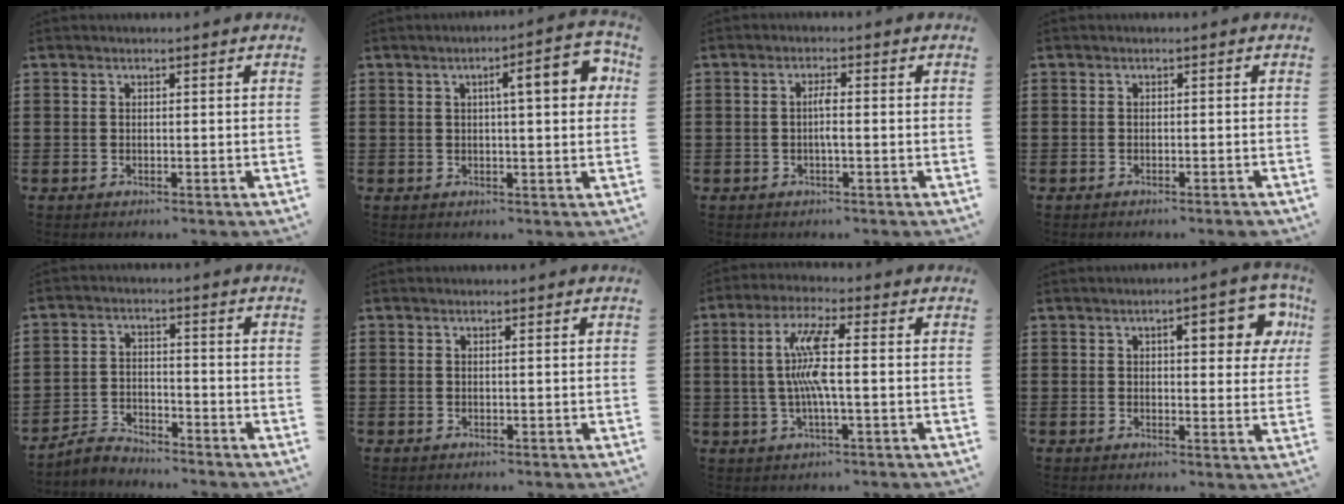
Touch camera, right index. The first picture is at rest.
{"total": 7.4, "force": [1.9, 1.6, 6.9], "torque": [-0.103, -0.004, 0.021]}
{"total": 2.2, "force": [-0.4, 0.2, 2.1], "torque": [-0.049, -0.001, -0.011]}
{"total": 0.8, "force": [-0.7, -0.1, 0.3], "torque": [-0.007, -0.003, -0.014]}
{"total": 3.2, "force": [-3.2, 0.7, 0.3], "torque": [-0.012, 0.008, -0.066]}
{"total": 0.0}
{"total": 7.8, "force": [0.0, 0.9, 7.7], "torque": [-0.171, -0.009, -0.014]}
{"total": 6.8, "force": [2.5, 2.1, 6.0], "torque": [-0.081, -0.005, 0.032]}